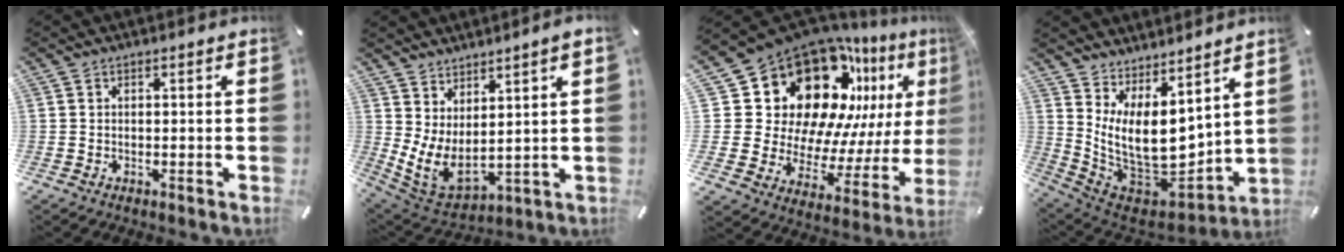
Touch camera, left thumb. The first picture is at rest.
{"total": 6.1, "force": [1.9, 3.2, 4.9], "torque": [-0.107, -0.041, 0.042]}
{"total": 24.0, "force": [12.0, 16.0, 13.2], "torque": [-0.207, -0.126, 0.235]}
{"total": 13.3, "force": [3.6, 7.8, 10.1], "torque": [-0.197, -0.077, 0.077]}